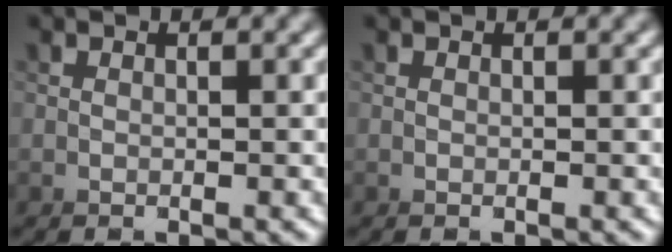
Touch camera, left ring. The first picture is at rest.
{"total": 0.0}